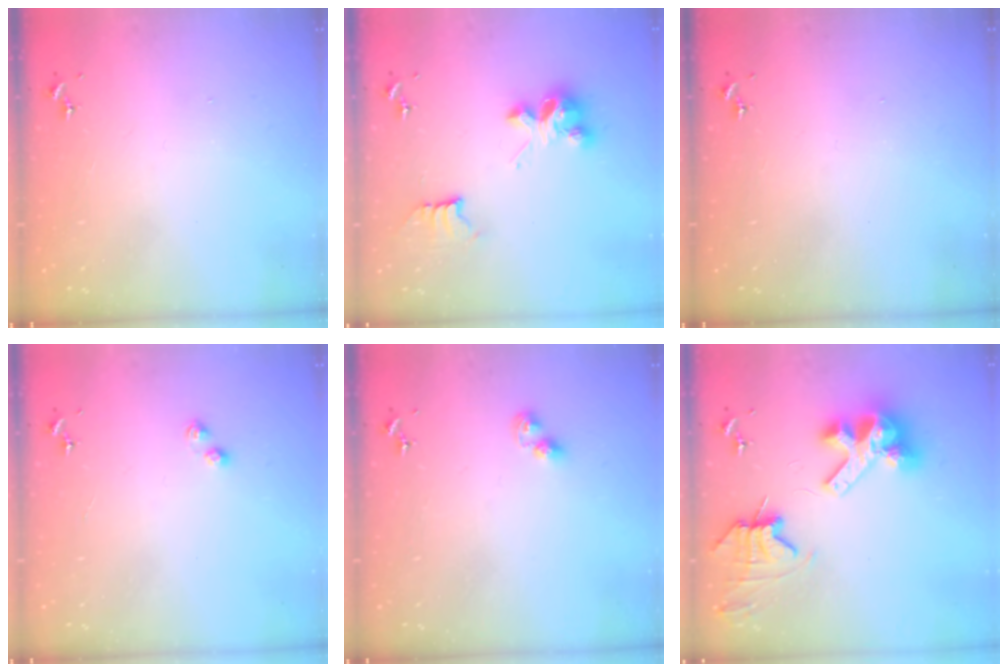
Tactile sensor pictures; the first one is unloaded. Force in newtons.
{"total": 9.4, "press": 9.4, "slide": 0.7}
{"total": 0.0}
{"total": 2.8, "press": 2.8, "slide": 0.3}
{"total": 5.5, "press": 5.5, "slide": 0.4}
{"total": 13.1, "press": 12.9, "slide": 1.8}